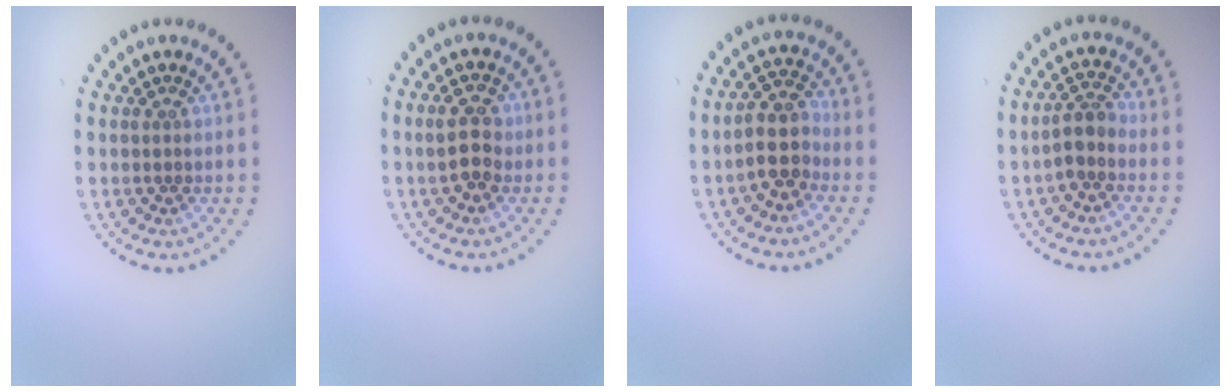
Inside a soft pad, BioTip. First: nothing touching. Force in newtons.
{"total": 2.8, "press": 2.8, "slide": 0.1}
{"total": 3.2, "press": 2.9, "slide": 1.5}
{"total": 2.1, "press": 1.7, "slide": 1.2}